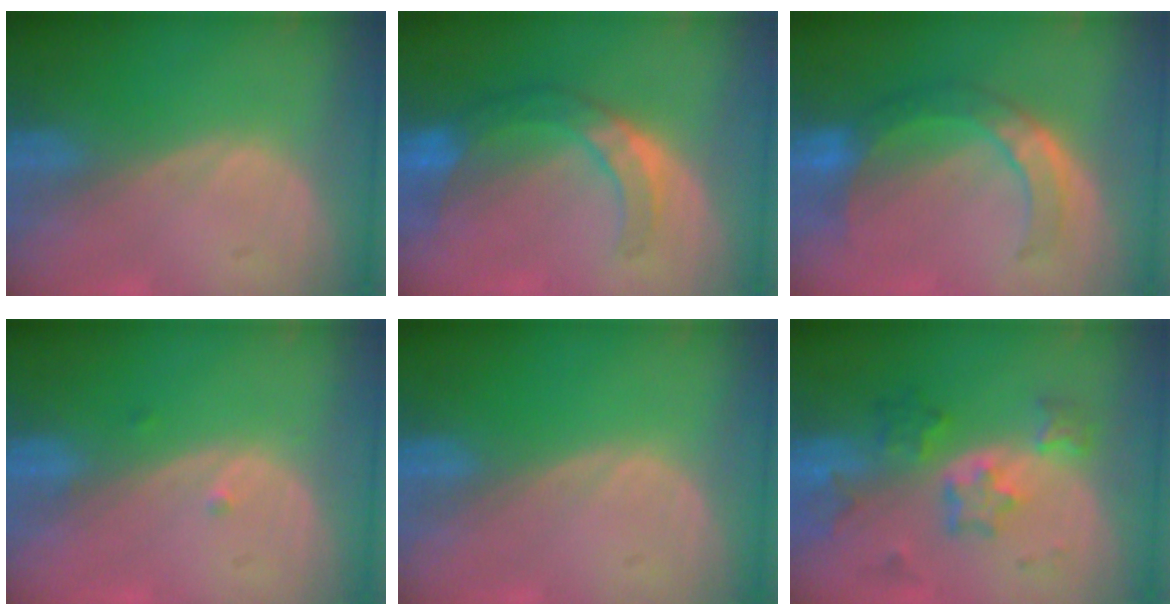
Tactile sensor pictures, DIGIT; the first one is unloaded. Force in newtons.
{"total": 7.6, "press": 6.7, "slide": 3.6}
{"total": 6.9, "press": 6.7, "slide": 1.4}
{"total": 0.9, "press": 0.7, "slide": 0.5}
{"total": 0.0}
{"total": 6.8, "press": 6.6, "slide": 1.5}